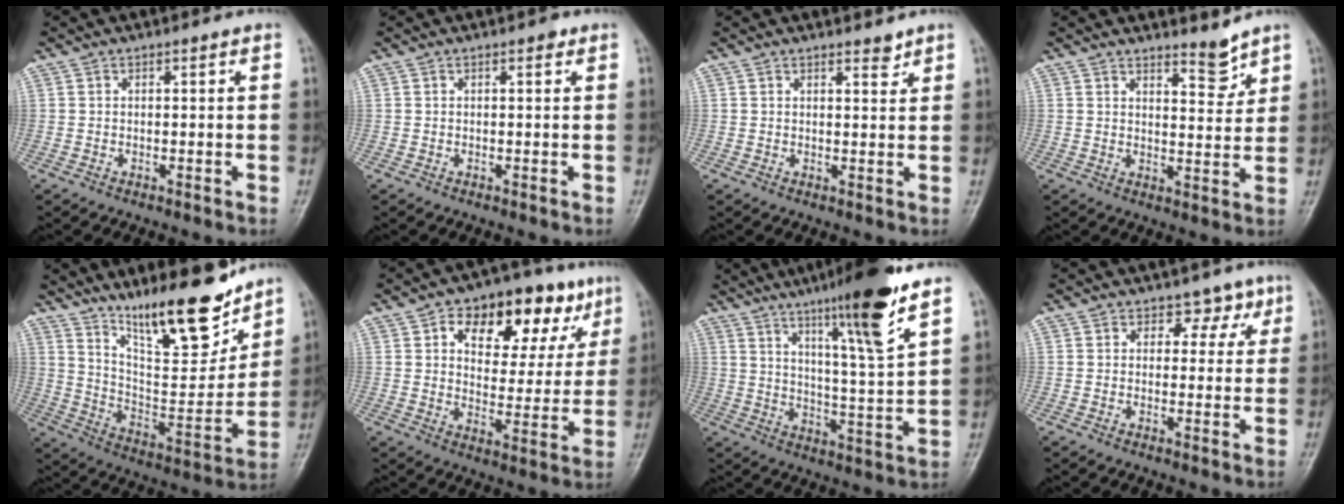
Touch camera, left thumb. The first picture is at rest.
{"total": 0.7, "force": [0.3, 0.4, 0.4], "torque": [-0.001, 0.000, 0.000]}
{"total": 1.9, "force": [1.6, 0.6, 0.7], "torque": [-0.001, -0.012, 0.022]}
{"total": 3.9, "force": [3.5, 1.0, 1.4], "torque": [-0.008, -0.037, 0.058]}
{"total": 18.1, "force": [13.6, 4.7, 11.0], "torque": [-0.135, -0.092, 0.237]}
{"total": 18.0, "force": [8.5, 10.0, 12.3], "torque": [-0.116, -0.009, 0.123]}
{"total": 15.6, "force": [9.7, 0.7, 12.2], "torque": [-0.190, -0.053, 0.156]}
{"total": 4.1, "force": [2.3, 3.2, 1.3], "torque": [0.017, -0.007, 0.026]}